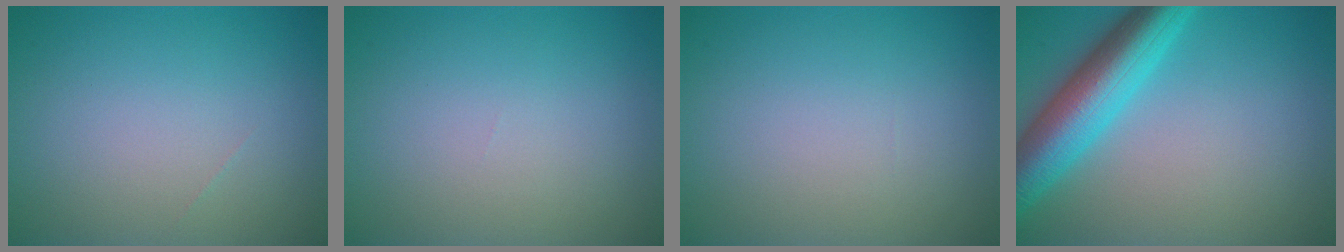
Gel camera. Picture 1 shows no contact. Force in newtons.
{"total": 0.0}
{"total": 0.0}
{"total": 7.7, "press": 7.7, "slide": 0.3}